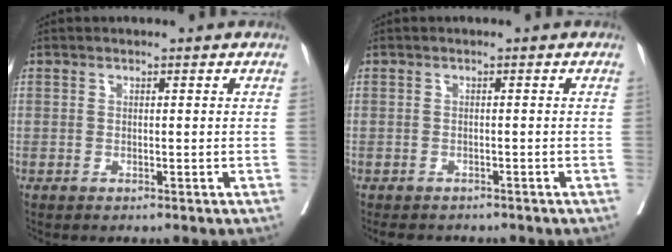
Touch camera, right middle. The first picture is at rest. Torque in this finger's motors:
{"motor_torque": [0.44, -0.44, -0.01, 0.01]}